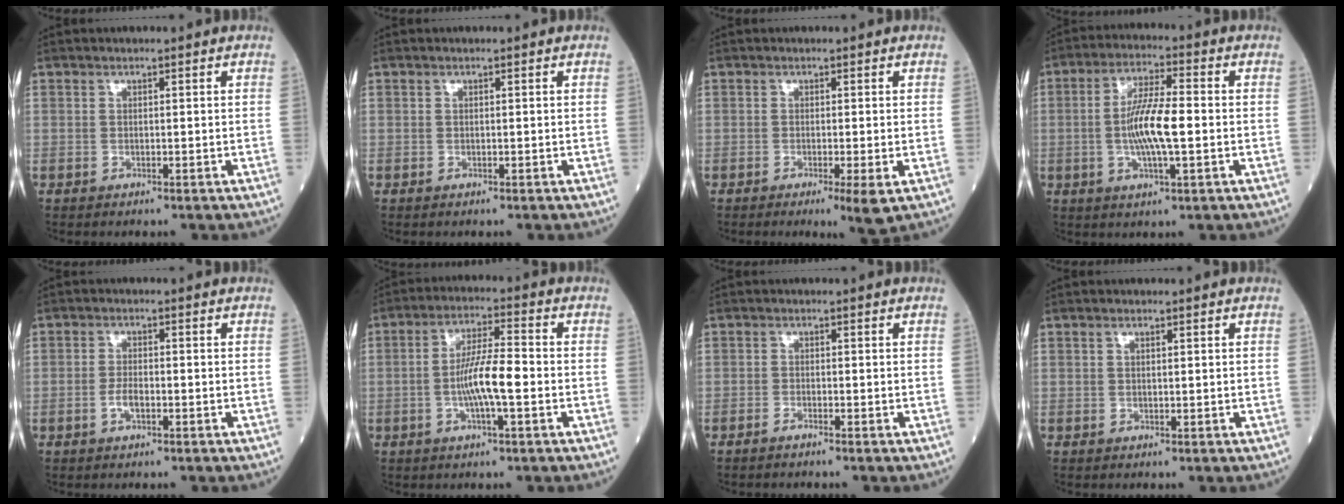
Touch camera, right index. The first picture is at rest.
{"total": 0.0}
{"total": 3.2, "force": [-1.3, 0.0, 2.9], "torque": [-0.035, -0.011, -0.018]}
{"total": 9.2, "force": [-0.9, 1.6, 9.0], "torque": [-0.173, 0.001, -0.019]}
{"total": 2.4, "force": [-0.9, 0.8, 2.0], "torque": [-0.041, 0.001, -0.016]}
{"total": 8.0, "force": [-1.5, 1.0, 7.8], "torque": [-0.149, 0.004, -0.033]}
{"total": 0.9, "force": [-0.8, -0.1, 0.4], "torque": [-0.009, 0.000, -0.015]}
{"total": 0.8, "force": [0.4, 0.3, 0.6], "torque": [-0.013, 0.001, 0.008]}